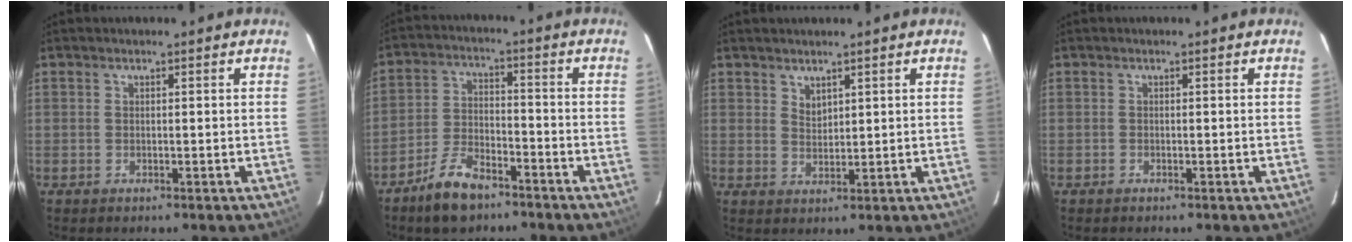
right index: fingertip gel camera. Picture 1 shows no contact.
{"total": 8.8, "force": [-6.5, 3.6, 4.7], "torque": [-0.108, 0.003, -0.121]}
{"total": 2.3, "force": [1.9, 1.1, 0.8], "torque": [-0.012, 0.001, 0.036]}
{"total": 0.0}